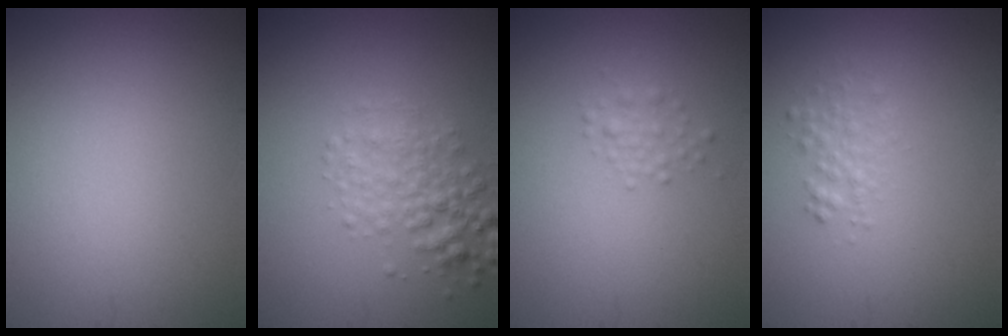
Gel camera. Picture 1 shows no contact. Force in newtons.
{"total": 3.2, "press": 3.2, "slide": 0.2}
{"total": 1.3, "press": 1.3, "slide": 0.0}
{"total": 1.6, "press": 1.6, "slide": 0.1}